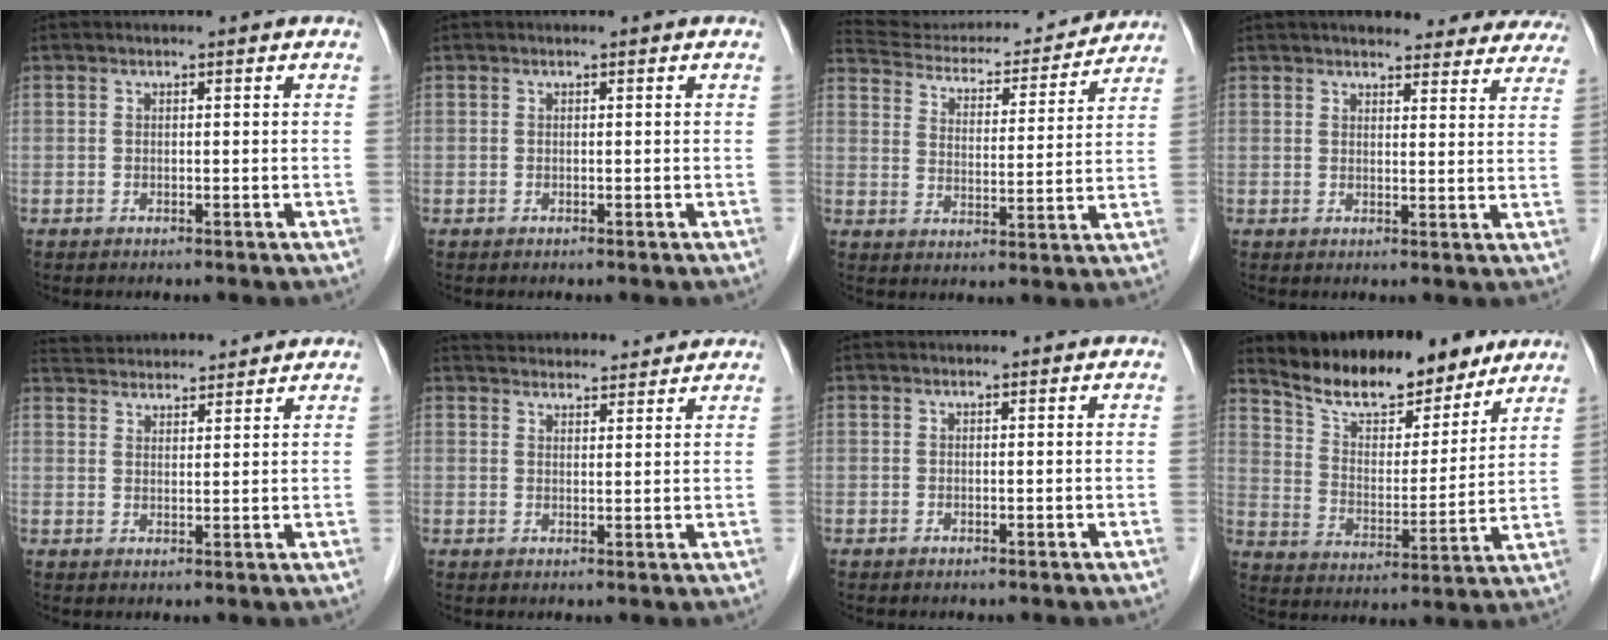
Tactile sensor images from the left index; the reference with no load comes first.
{"total": 0.0}
{"total": 19.2, "force": [18.4, 3.2, 4.2], "torque": [-0.063, -0.006, 0.259]}
{"total": 19.0, "force": [17.4, 4.8, 5.9], "torque": [-0.055, -0.001, 0.194]}
{"total": 9.8, "force": [9.5, 1.2, 2.1], "torque": [-0.041, 0.034, 0.147]}
{"total": 10.3, "force": [9.9, 1.6, 2.2], "torque": [-0.029, 0.028, 0.133]}
{"total": 0.0}
{"total": 14.4, "force": [12.4, 4.7, 5.7], "torque": [-0.086, -0.004, 0.208]}